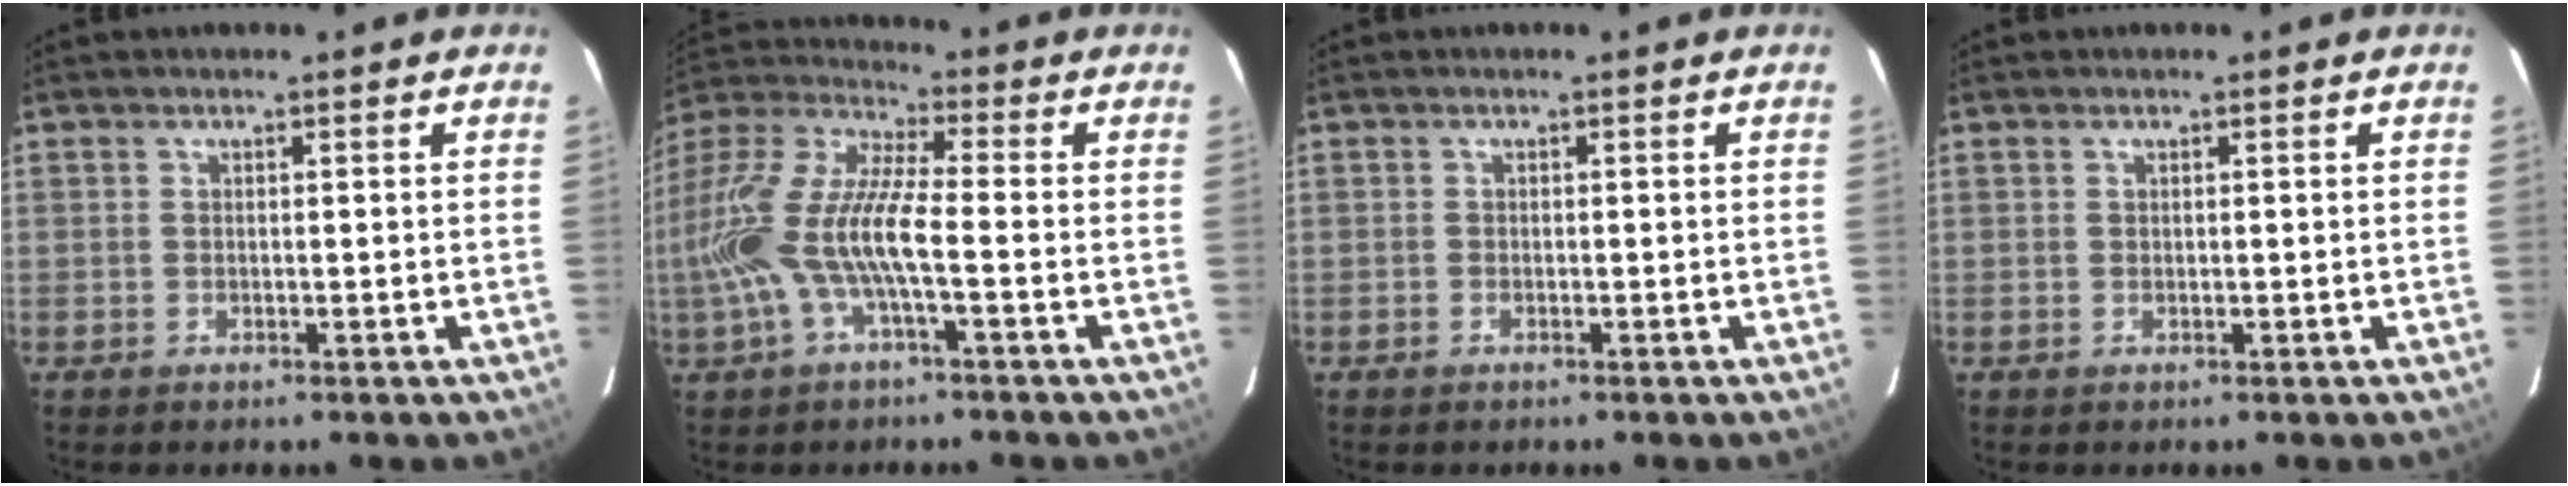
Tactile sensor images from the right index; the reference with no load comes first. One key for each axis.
{"total": 16.7, "fx": -3.2, "fy": 4.0, "fz": 15.9, "tx": -0.318, "ty": -0.003, "tz": -0.065}
{"total": 0.6, "fx": -0.4, "fy": 0.4, "fz": 0.0, "tx": 0.001, "ty": -0.003, "tz": -0.008}
{"total": 0.0}